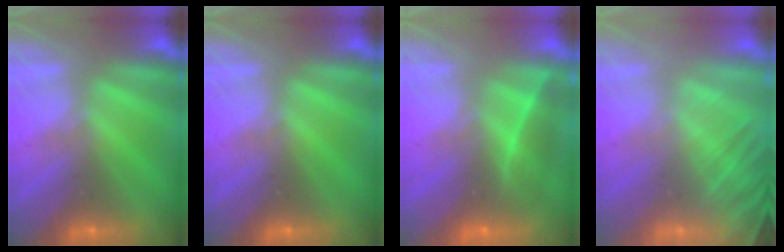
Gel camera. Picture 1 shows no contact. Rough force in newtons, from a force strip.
{"total": 0.0}
{"total": 1.9}
{"total": 6.9}